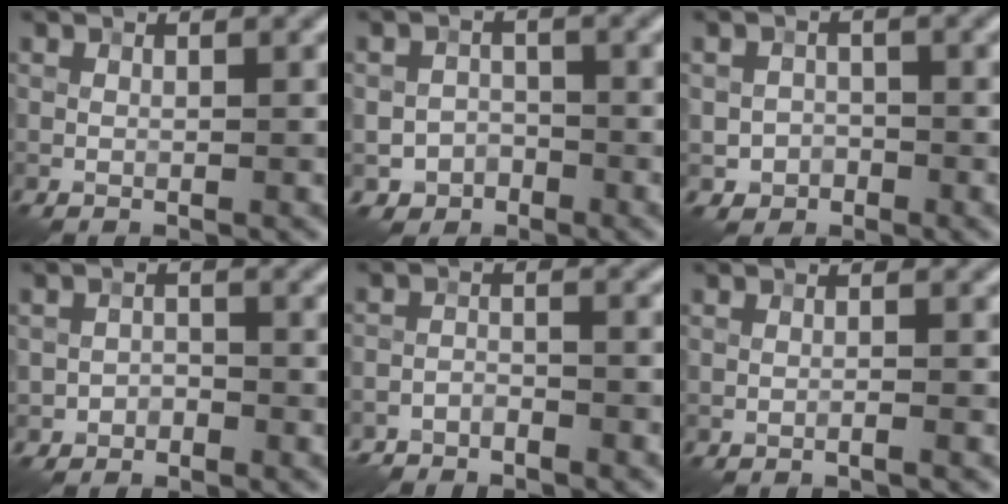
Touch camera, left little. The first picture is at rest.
{"total": 2.7, "force": [-1.7, 2.2, 0.2], "torque": [0.007, 0.003, -0.032]}
{"total": 2.0, "force": [-0.9, 1.8, 0.2], "torque": [0.005, 0.000, -0.019]}
{"total": 1.6, "force": [-1.2, 1.0, 0.1], "torque": [0.005, 0.005, -0.025]}
{"total": 3.8, "force": [-3.7, 0.8, 0.4], "torque": [-0.008, -0.001, -0.071]}
{"total": 0.7, "force": [-0.6, 0.1, 0.4], "torque": [-0.002, 0.004, -0.017]}